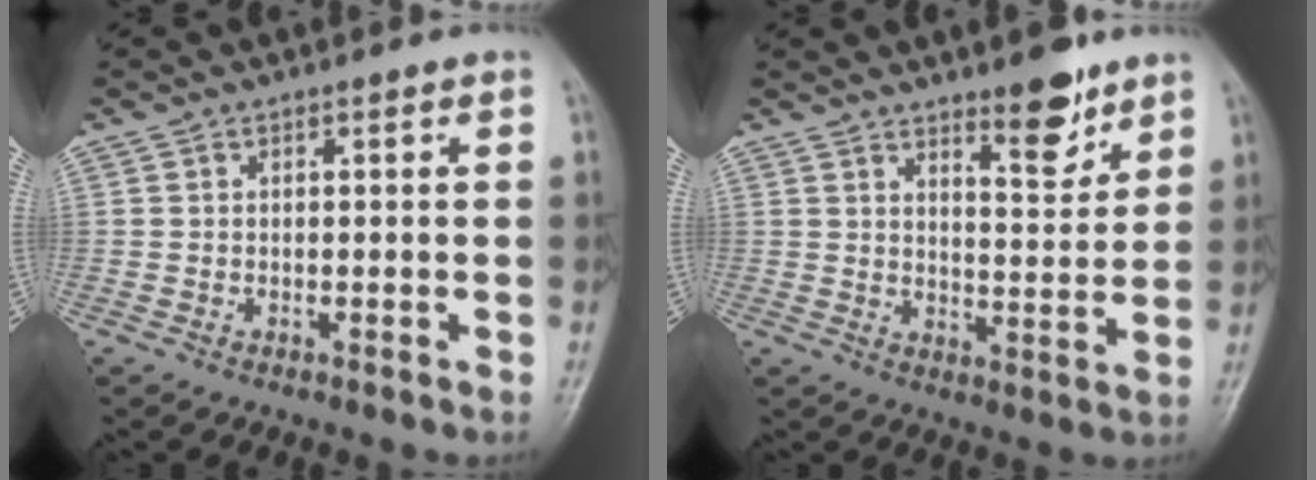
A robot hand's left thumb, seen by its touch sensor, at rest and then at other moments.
{"total": 8.2, "force": [5.8, 2.6, 5.2], "torque": [-0.057, -0.045, 0.087]}